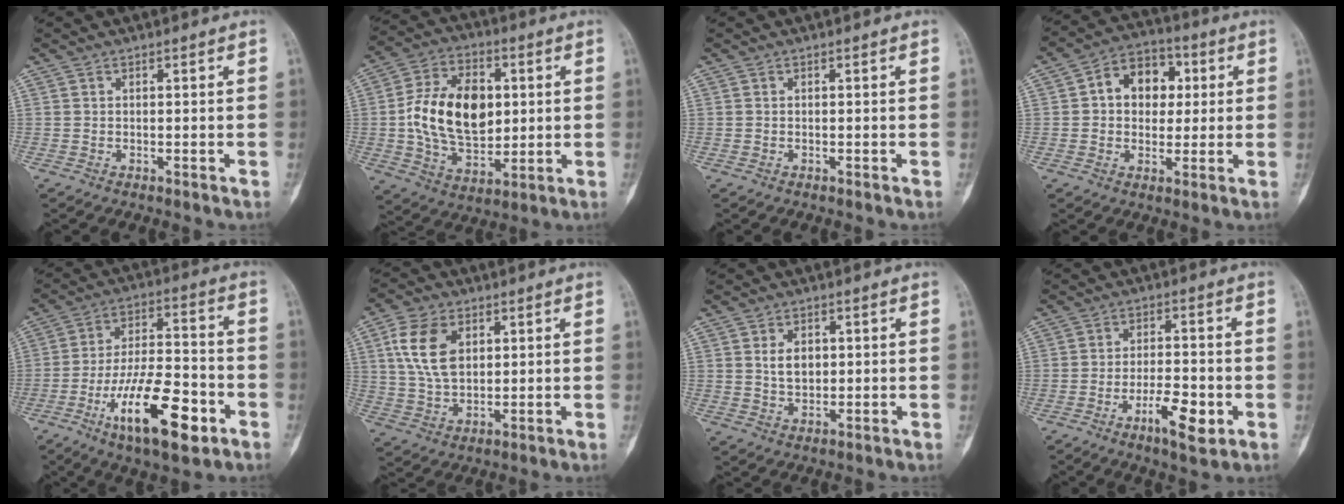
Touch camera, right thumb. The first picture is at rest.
{"total": 17.8, "force": [1.6, 11.6, 13.4], "torque": [-0.208, 0.002, 0.031]}
{"total": 0.0}
{"total": 10.9, "force": [2.1, 8.2, 6.9], "torque": [-0.062, 0.015, 0.026]}
{"total": 18.3, "force": [-8.0, 6.7, 15.0], "torque": [-0.242, 0.039, -0.128]}
{"total": 10.7, "force": [3.3, 7.0, 7.5], "torque": [-0.132, -0.004, 0.066]}
{"total": 4.6, "force": [1.0, 3.2, 3.1], "torque": [-0.040, -0.005, 0.022]}
{"total": 7.9, "force": [-3.2, 2.7, 6.7], "torque": [-0.105, 0.012, -0.051]}